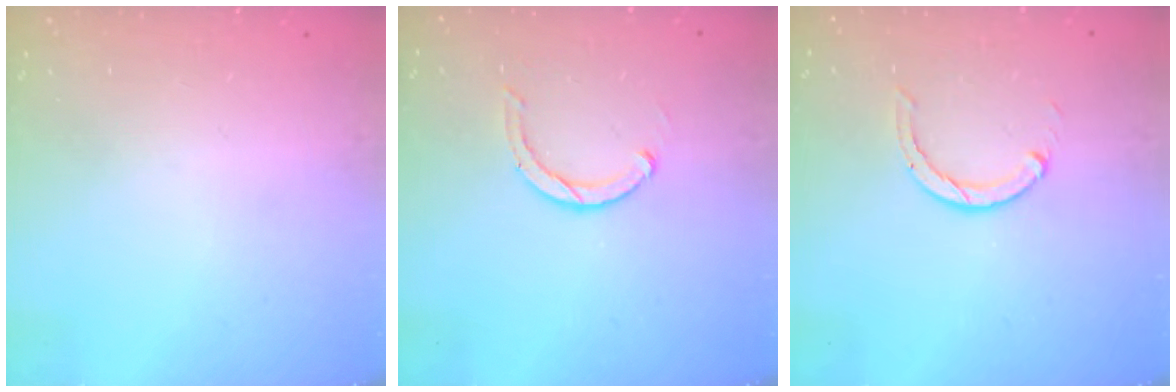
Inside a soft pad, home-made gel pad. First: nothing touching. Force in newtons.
{"total": 3.0, "press": 2.9, "slide": 0.5}
{"total": 2.0, "press": 2.0, "slide": 0.3}